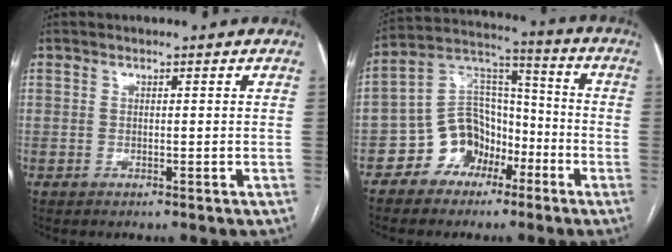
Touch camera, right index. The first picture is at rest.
{"total": 10.5, "force": [-5.4, 8.0, 3.9], "torque": [-0.082, 0.042, -0.097]}